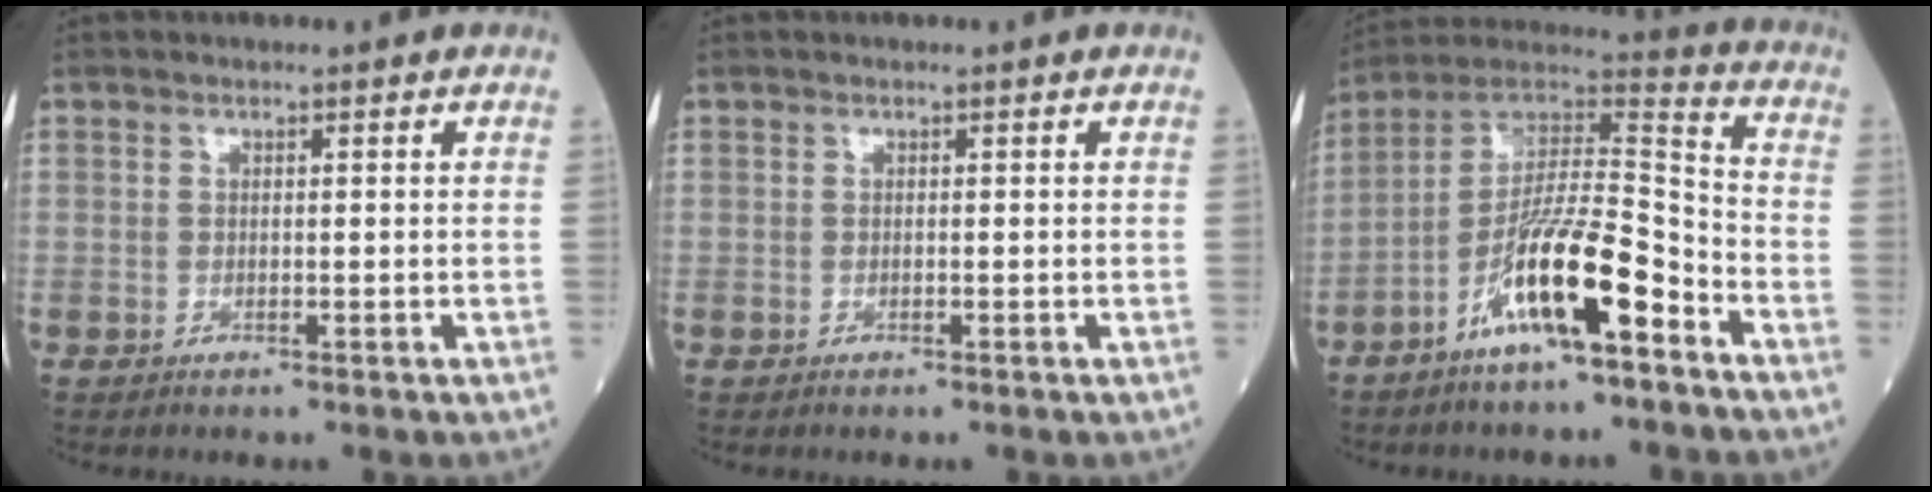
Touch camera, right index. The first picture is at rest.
{"total": 0.0}
{"total": 14.8, "force": [-7.7, 2.2, 12.5], "torque": [-0.231, 0.003, -0.138]}